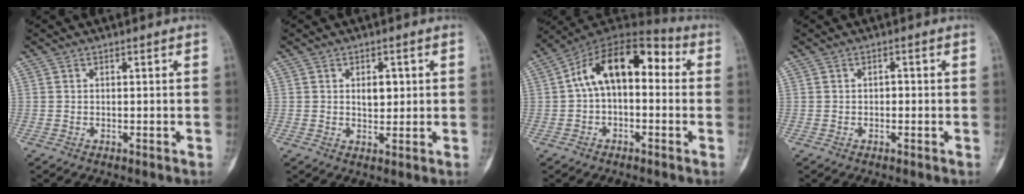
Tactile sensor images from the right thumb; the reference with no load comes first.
{"total": 3.6, "force": [0.8, 2.2, 2.6], "torque": [-0.025, -0.004, 0.014]}
{"total": 14.9, "force": [1.5, 8.7, 12.0], "torque": [-0.169, 0.051, 0.009]}
{"total": 1.0, "force": [-0.1, 0.7, 0.7], "torque": [-0.003, 0.006, -0.004]}